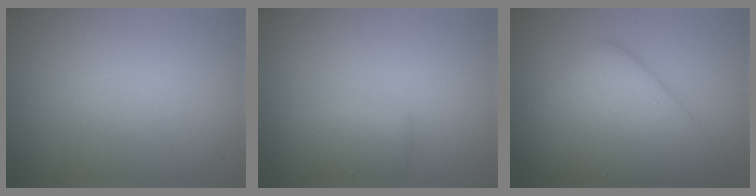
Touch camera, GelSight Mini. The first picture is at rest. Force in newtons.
{"total": 1.7, "press": 1.7, "slide": 0.1}
{"total": 8.0, "press": 8.0, "slide": 0.2}